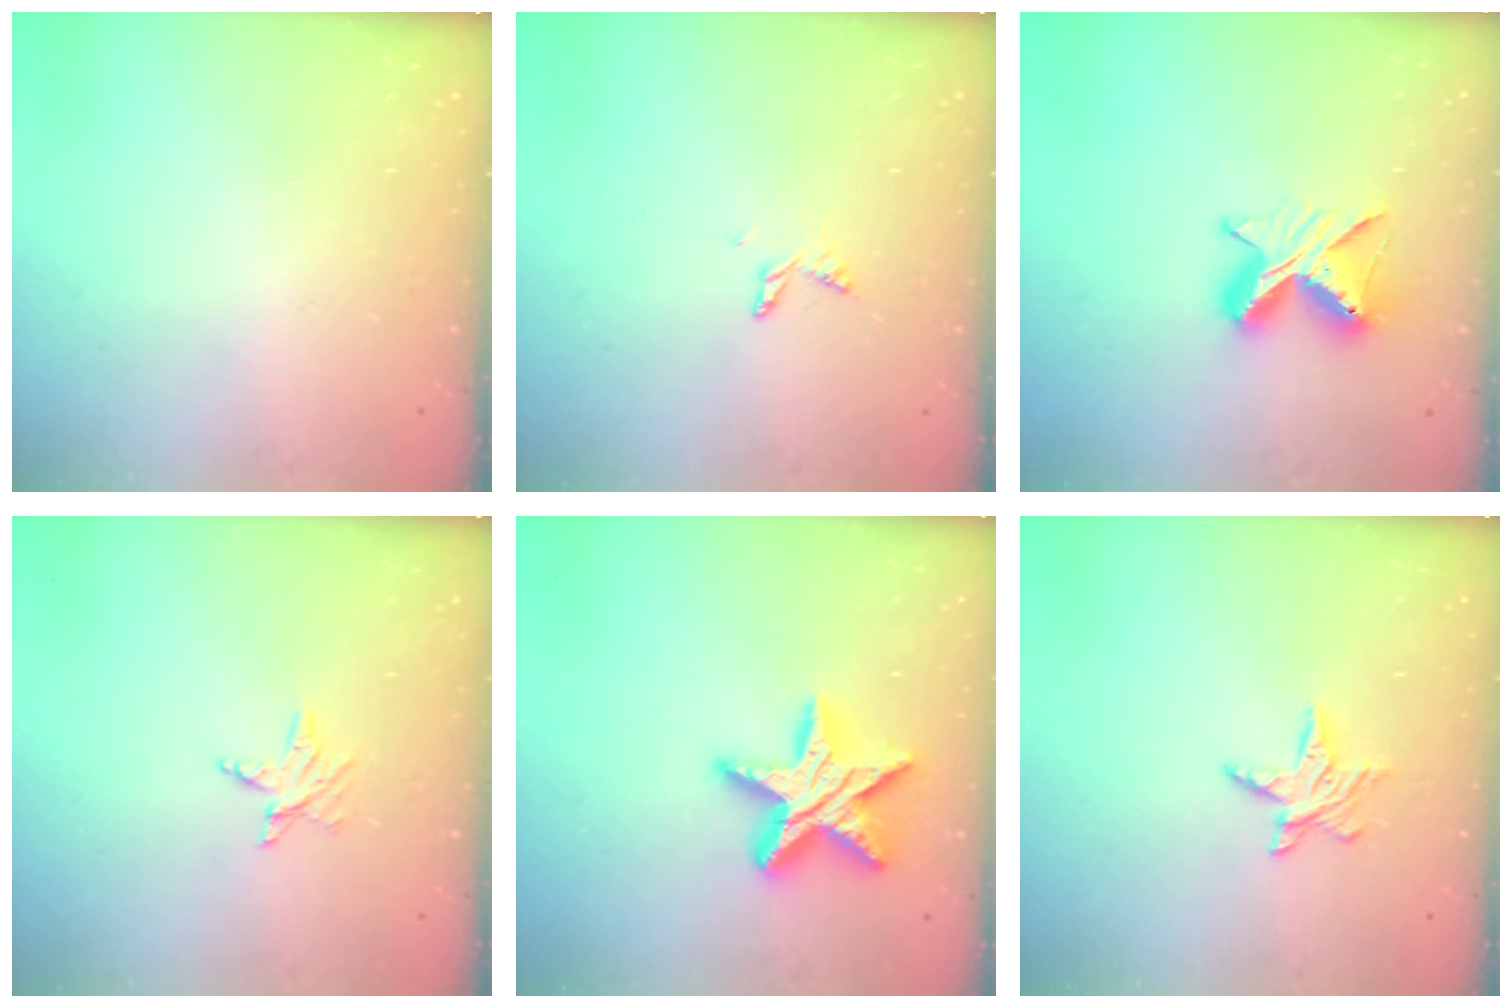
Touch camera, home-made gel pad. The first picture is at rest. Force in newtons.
{"total": 4.6, "press": 4.6, "slide": 0.5}
{"total": 9.1, "press": 9.1, "slide": 0.7}
{"total": 3.4, "press": 3.3, "slide": 0.5}
{"total": 17.4, "press": 17.3, "slide": 1.1}
{"total": 6.4, "press": 6.4, "slide": 0.4}